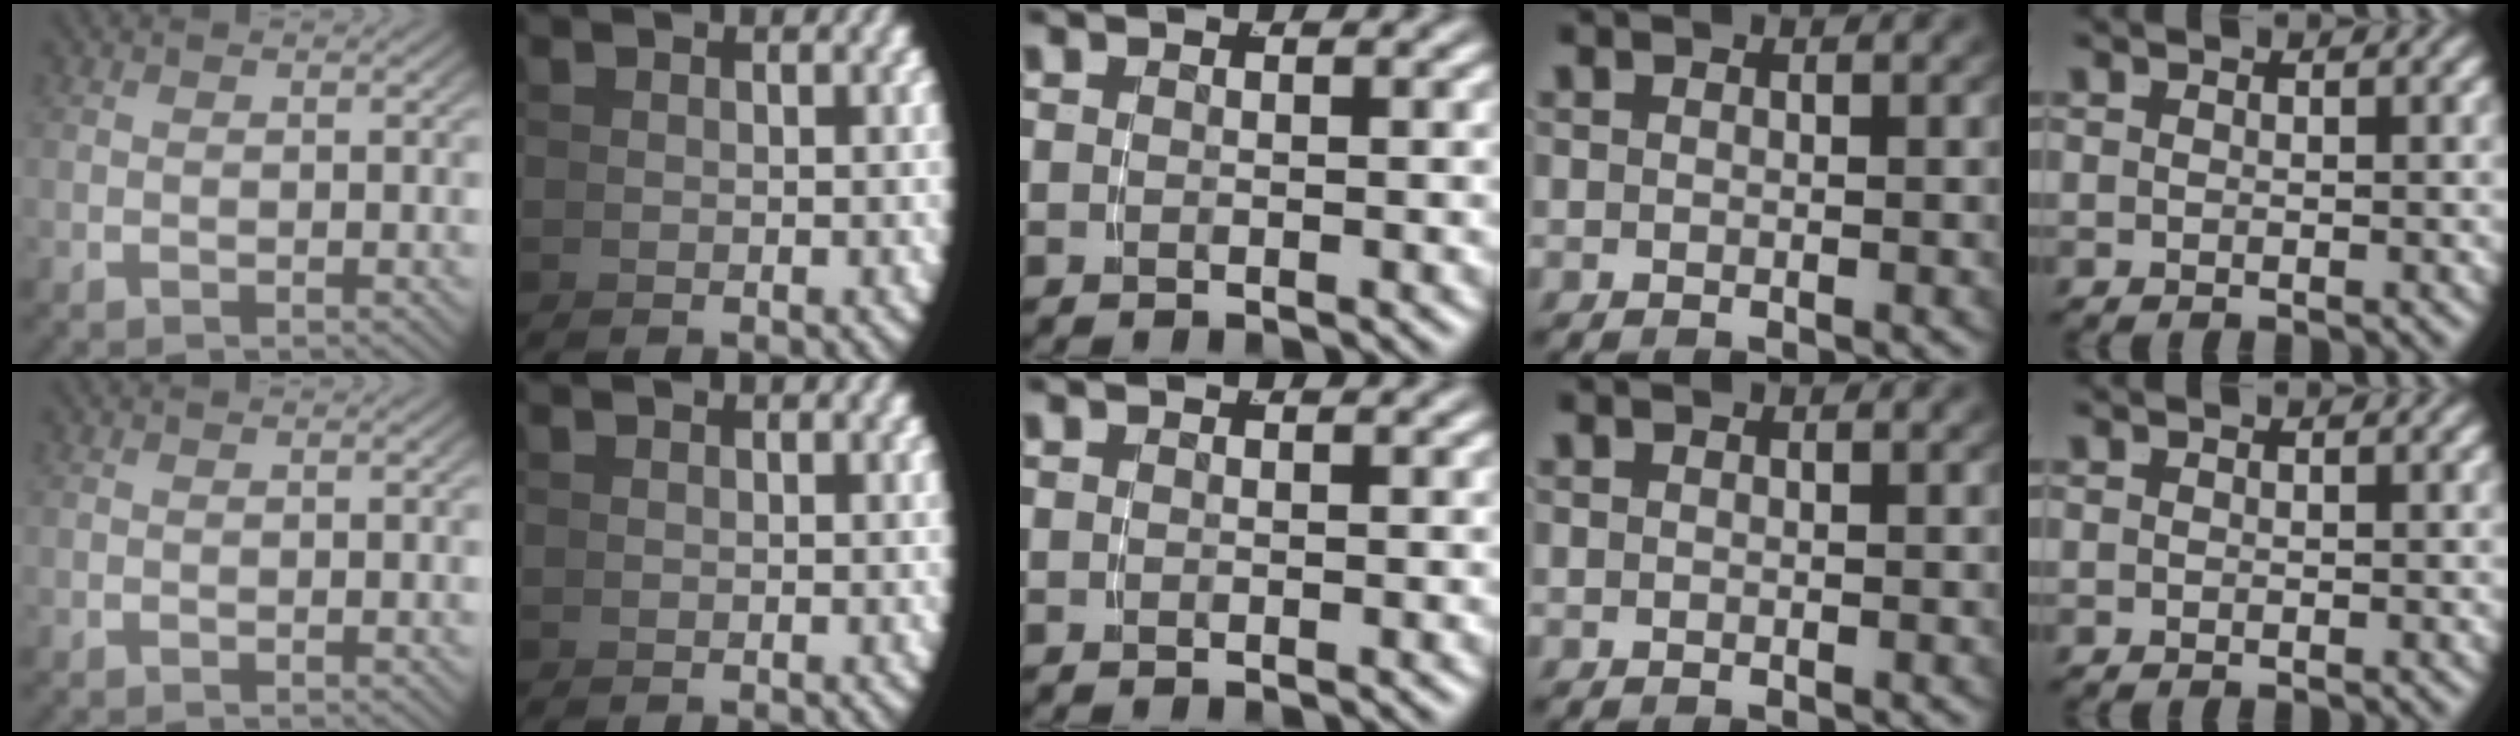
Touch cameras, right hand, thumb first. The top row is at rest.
{}